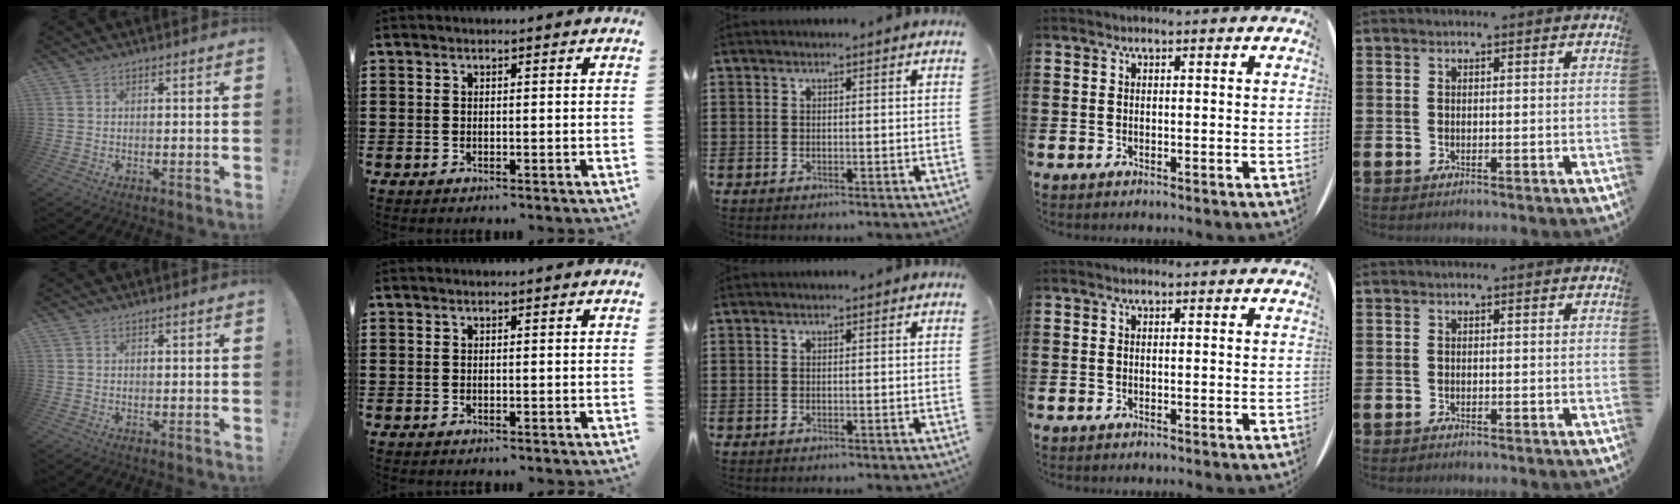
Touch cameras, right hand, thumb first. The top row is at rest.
{}